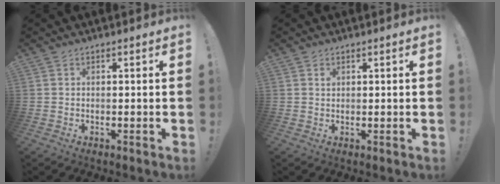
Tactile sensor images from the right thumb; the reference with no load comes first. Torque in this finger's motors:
{"motor_torque": [-0.08, 0.01, 0.05, 0.12, -0.03]}